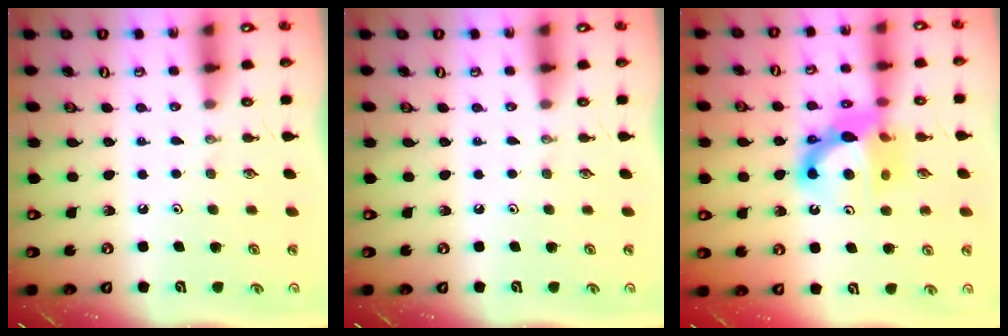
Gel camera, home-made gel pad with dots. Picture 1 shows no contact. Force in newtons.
{"total": 0.0}
{"total": 11.3, "press": 11.0, "slide": 2.4}